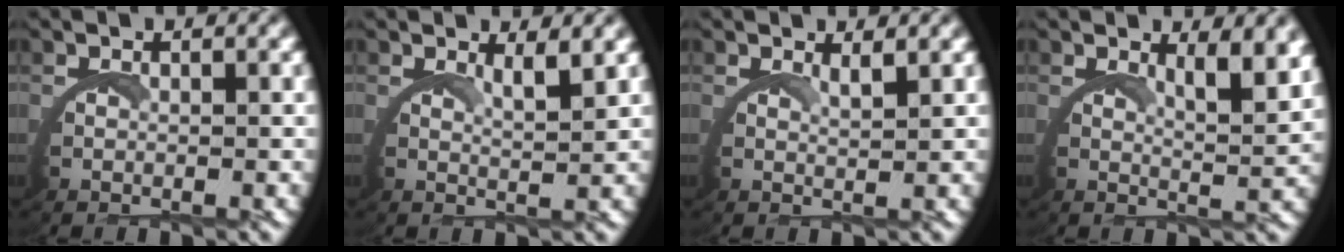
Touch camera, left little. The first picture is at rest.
{"total": 2.6, "force": [2.1, -0.6, 1.3], "torque": [-0.026, -0.007, 0.035]}
{"total": 1.9, "force": [1.6, -0.7, 0.5], "torque": [-0.015, -0.006, 0.028]}
{"total": 3.8, "force": [2.8, -0.1, 2.7], "torque": [-0.044, -0.012, 0.043]}